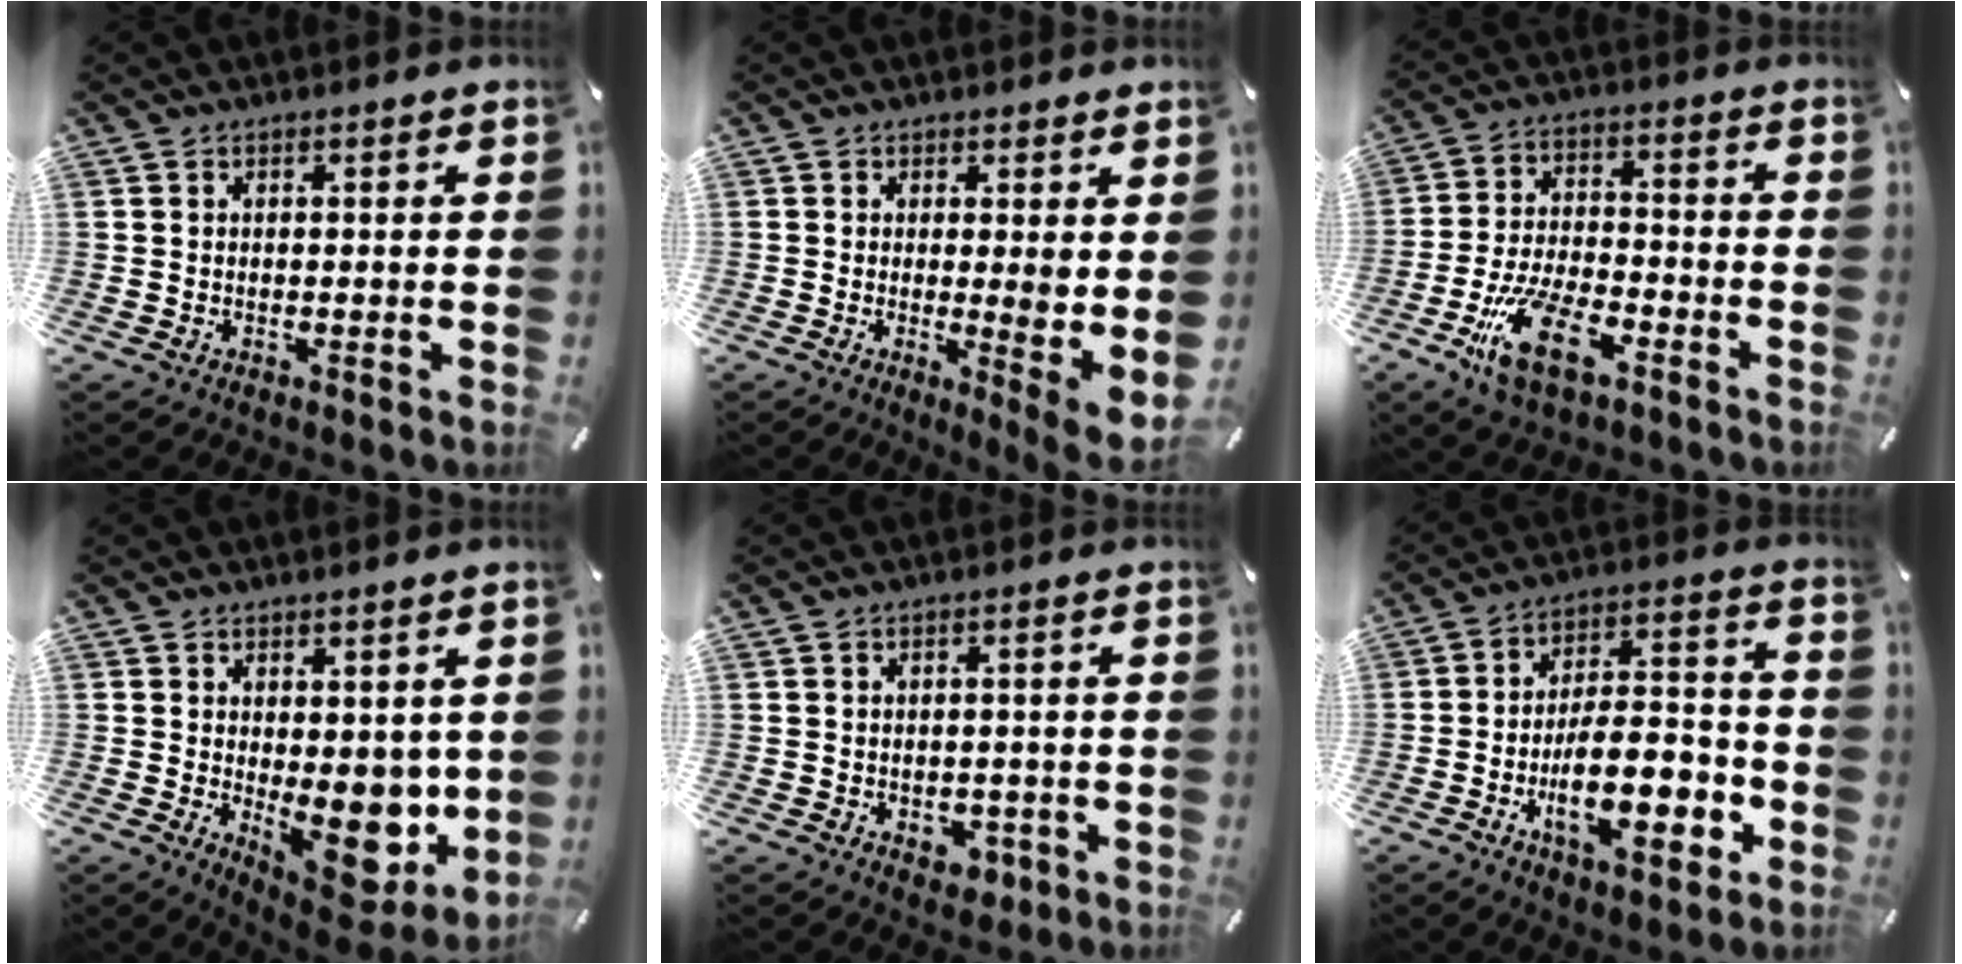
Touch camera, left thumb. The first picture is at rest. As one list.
[{"total": 5.0, "force": [1.0, 0.8, 4.9], "torque": [-0.064, -0.038, 0.018]}, {"total": 14.5, "force": [-7.6, 6.8, 10.3], "torque": [-0.209, 0.033, -0.131]}, {"total": 13.4, "force": [-1.3, 7.5, 11.1], "torque": [-0.121, -0.023, -0.005]}, {"total": 3.7, "force": [-1.3, 2.8, 1.9], "torque": [-0.022, 0.003, -0.022]}, {"total": 16.8, "force": [-6.0, 8.0, 13.4], "torque": [-0.209, 0.014, -0.102]}]